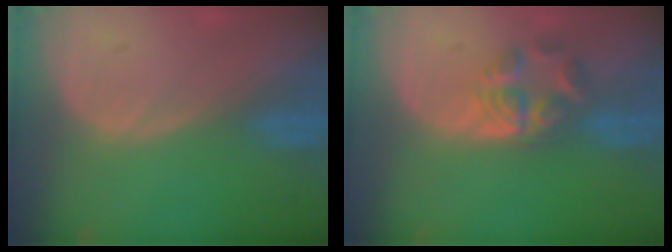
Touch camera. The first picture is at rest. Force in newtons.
{"total": 5.7, "press": 4.8, "slide": 3.2}